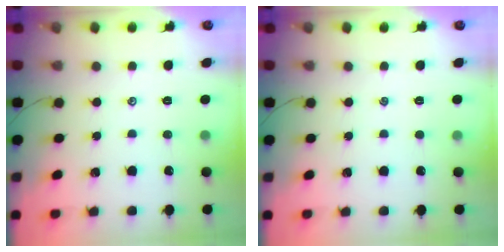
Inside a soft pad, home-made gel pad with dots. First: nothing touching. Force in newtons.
{"total": 0.0}